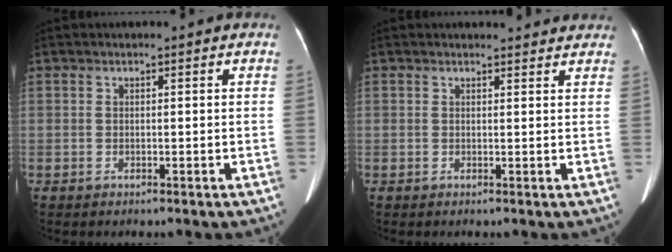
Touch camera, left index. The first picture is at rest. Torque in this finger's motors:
{"motor_torque": [-0.63, -1.51, -0.65, -0.21]}